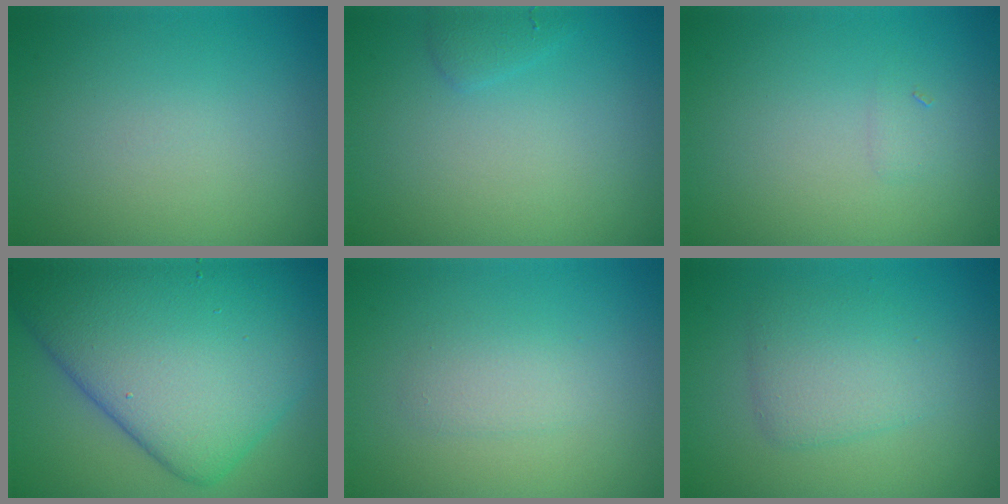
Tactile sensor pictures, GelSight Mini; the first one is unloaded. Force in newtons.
{"total": 1.0, "press": 1.0, "slide": 0.1}
{"total": 0.7, "press": 0.7, "slide": 0.0}
{"total": 14.2, "press": 14.2, "slide": 0.4}
{"total": 1.5, "press": 1.5, "slide": 0.1}
{"total": 3.1, "press": 3.1, "slide": 0.2}